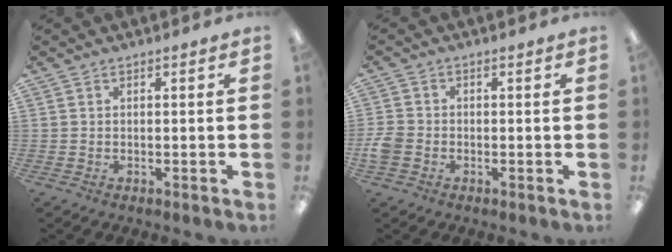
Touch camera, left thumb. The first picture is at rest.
{"total": 3.8, "force": [-1.2, 3.0, 2.1], "torque": [-0.038, 0.007, -0.021]}